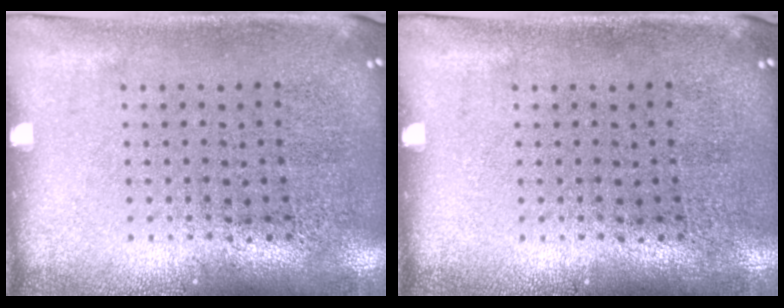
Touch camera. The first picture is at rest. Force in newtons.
{"total": 0.0}